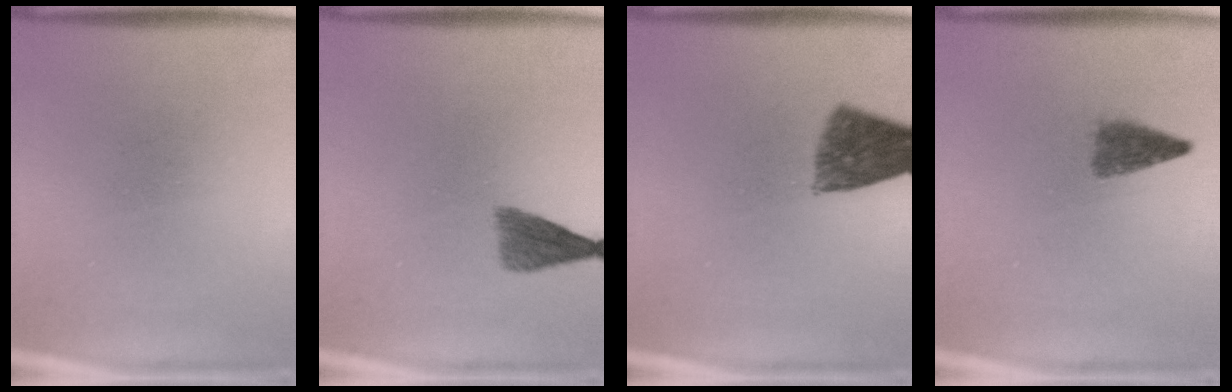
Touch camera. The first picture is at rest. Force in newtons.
{"total": 3.4}
{"total": 8.3}
{"total": 2.8}